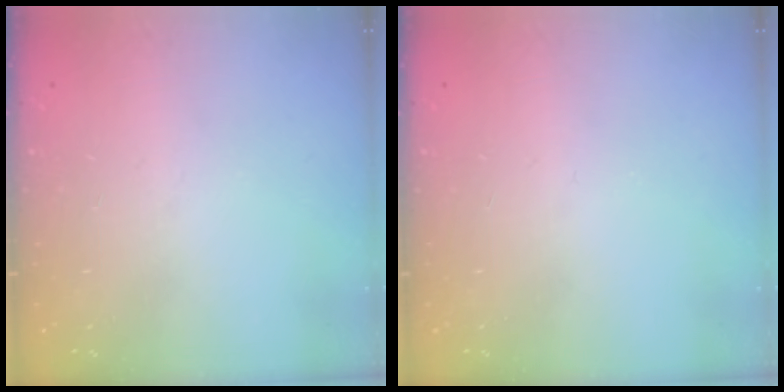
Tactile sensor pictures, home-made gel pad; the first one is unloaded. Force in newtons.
{"total": 0.0}